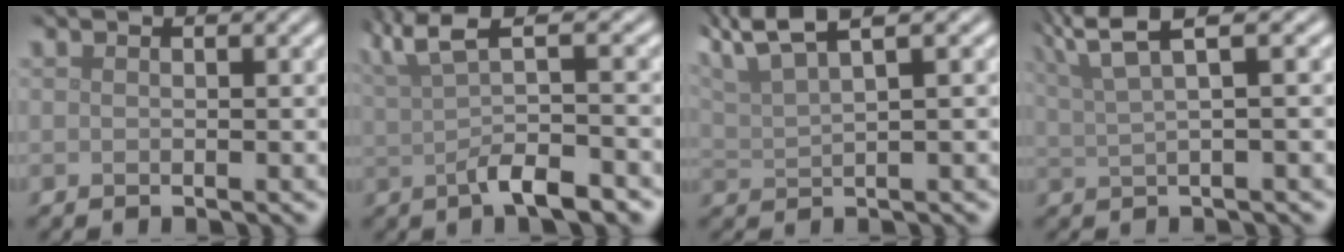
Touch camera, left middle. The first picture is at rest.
{"total": 6.4, "force": [0.4, 1.9, 6.1], "torque": [-0.095, 0.004, 0.000]}
{"total": 5.9, "force": [4.5, 1.1, 3.6], "torque": [-0.071, 0.027, 0.074]}
{"total": 5.1, "force": [3.0, 0.9, 4.0], "torque": [-0.069, 0.018, 0.051]}